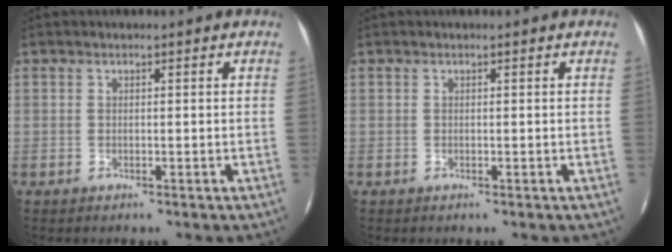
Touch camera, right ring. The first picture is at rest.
{"total": 0.0}